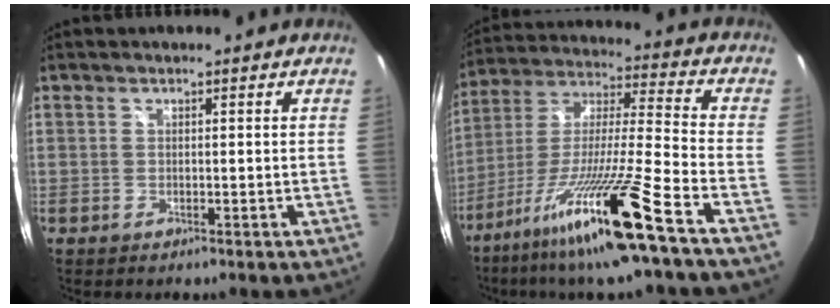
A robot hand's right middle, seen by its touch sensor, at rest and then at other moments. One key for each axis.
{"total": 20.3, "fx": -13.7, "fy": -1.6, "fz": 14.9, "tx": -0.277, "ty": -0.045, "tz": -0.240}